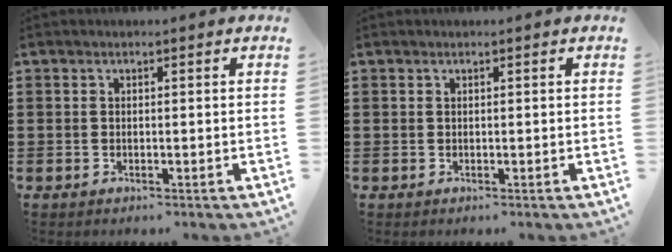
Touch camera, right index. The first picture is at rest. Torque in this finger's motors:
{"motor_torque": [0.95, 0.90, 0.06, 0.02]}